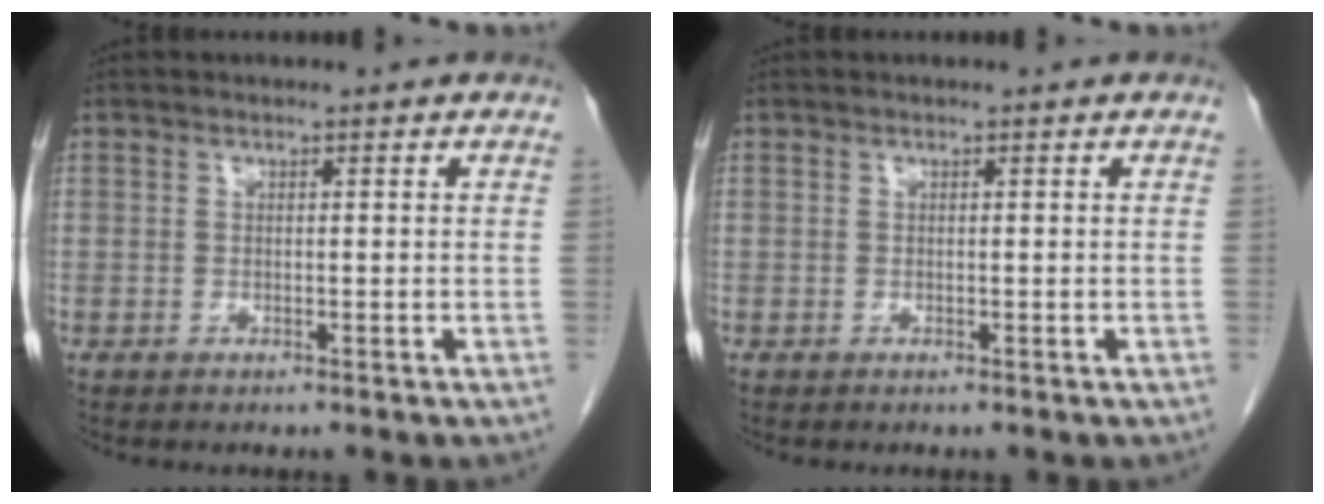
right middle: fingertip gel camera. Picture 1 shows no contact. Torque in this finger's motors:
{"motor_torque": [0.00, 0.00, 0.00, 0.00]}